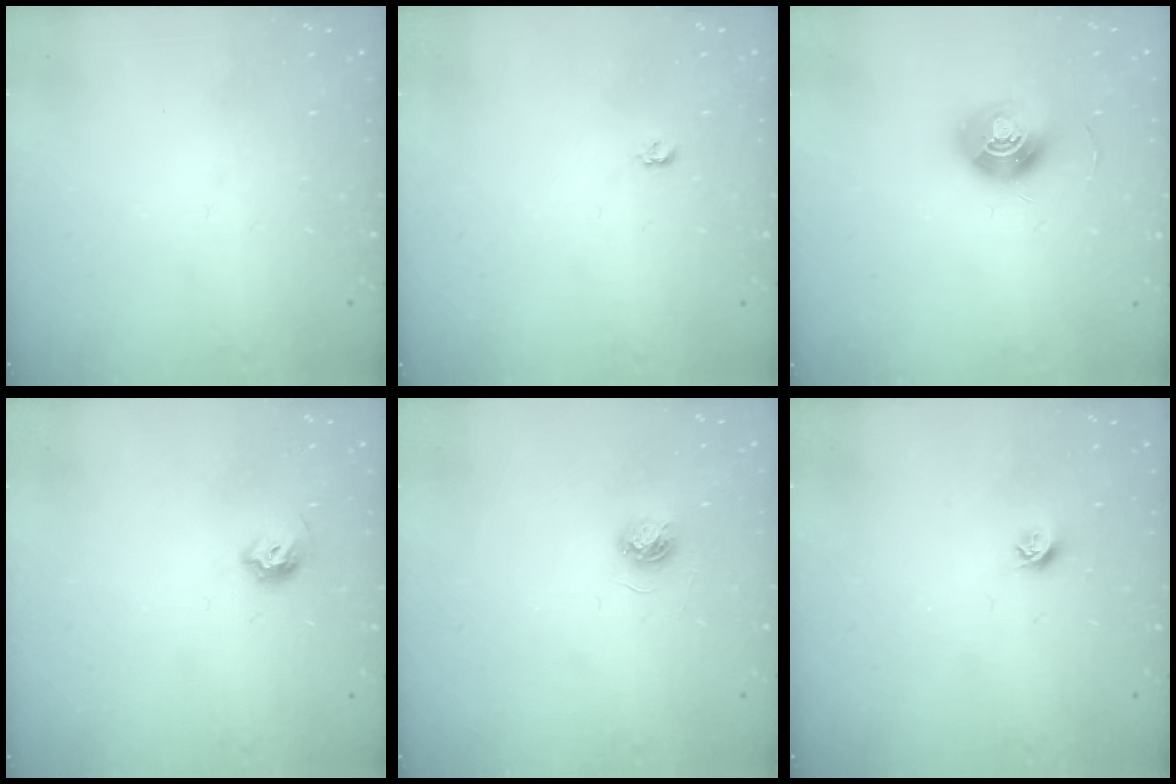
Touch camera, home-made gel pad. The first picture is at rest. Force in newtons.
{"total": 3.7, "press": 3.7, "slide": 0.4}
{"total": 10.3, "press": 10.3, "slide": 0.5}
{"total": 5.7, "press": 5.6, "slide": 1.0}
{"total": 4.6, "press": 4.6, "slide": 0.5}
{"total": 6.0, "press": 5.9, "slide": 0.7}